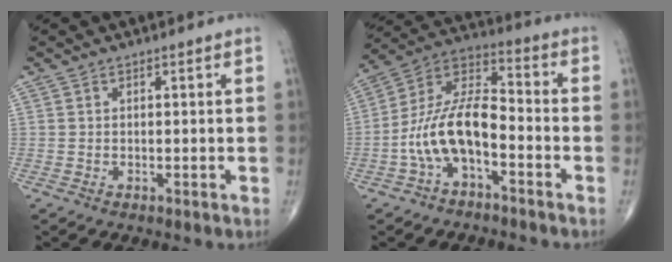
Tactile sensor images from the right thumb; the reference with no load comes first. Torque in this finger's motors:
{"motor_torque": [0.49, 0.30, 1.53, -0.42, 0.15]}